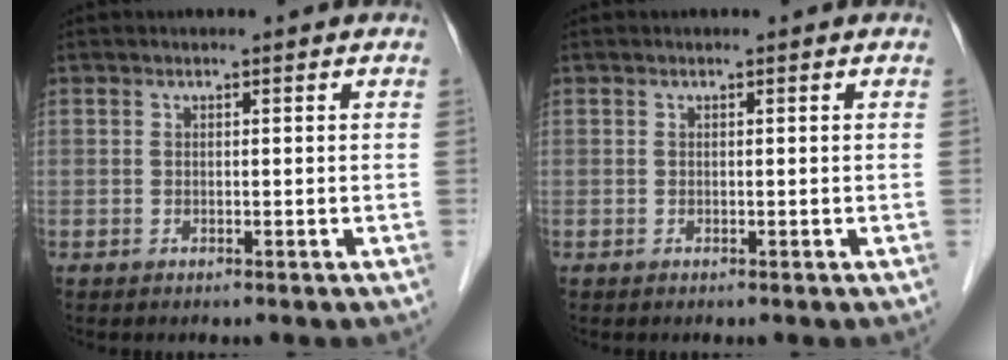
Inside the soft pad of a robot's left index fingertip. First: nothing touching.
{"total": 0.0}